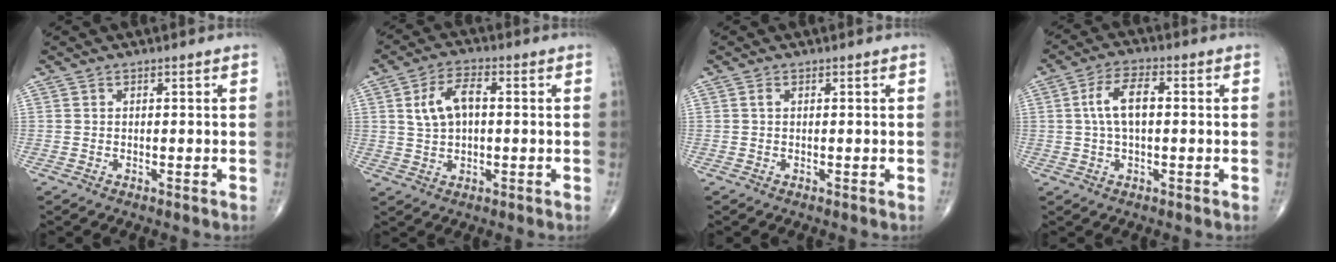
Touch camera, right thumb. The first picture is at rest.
{"total": 4.7, "force": [0.7, 2.3, 4.1], "torque": [-0.087, 0.010, 0.013]}
{"total": 0.6, "force": [0.2, 0.2, 0.5], "torque": [-0.014, 0.004, 0.001]}
{"total": 7.2, "force": [0.7, 3.3, 6.3], "torque": [-0.123, 0.019, 0.009]}